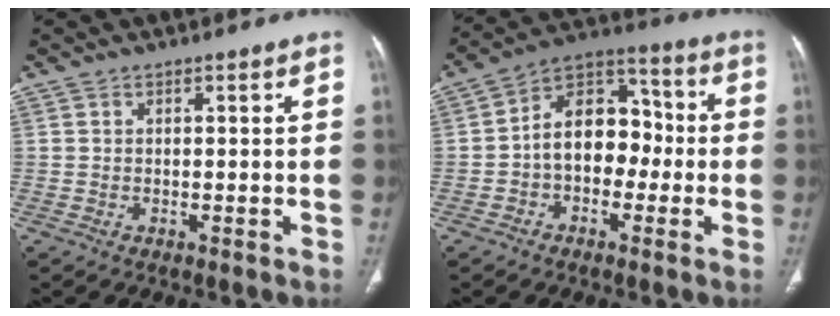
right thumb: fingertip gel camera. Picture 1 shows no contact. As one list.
[{"total": 12.7, "force": [-1.6, 8.9, 8.9], "torque": [-0.104, 0.047, -0.040]}]